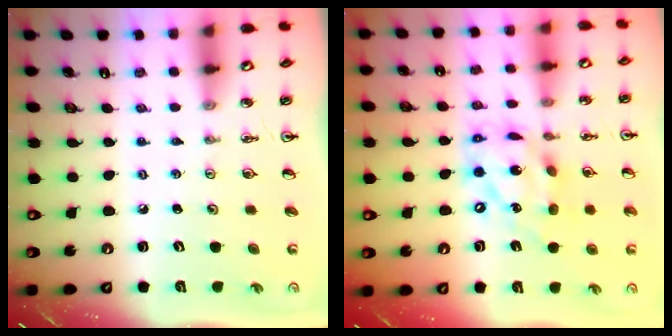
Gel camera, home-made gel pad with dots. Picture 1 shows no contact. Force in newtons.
{"total": 16.2, "press": 16.1, "slide": 1.7}